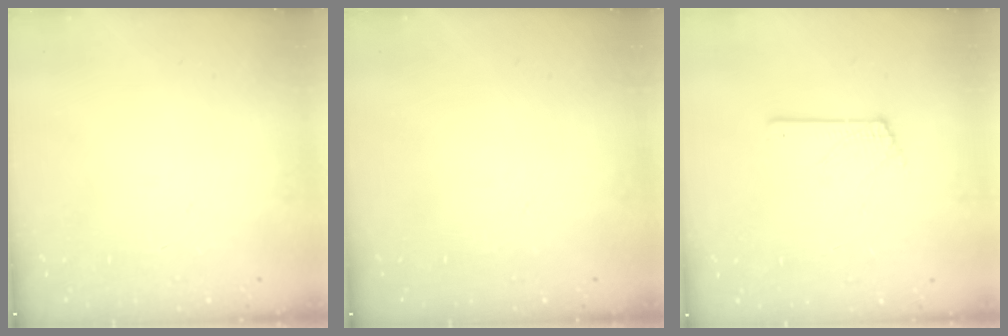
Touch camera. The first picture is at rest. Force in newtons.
{"total": 0.0}
{"total": 1.1, "press": 1.1, "slide": 0.2}